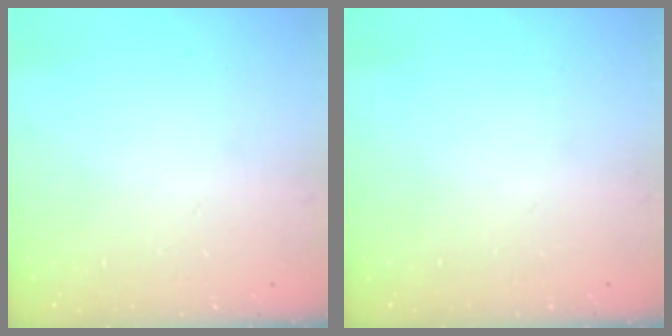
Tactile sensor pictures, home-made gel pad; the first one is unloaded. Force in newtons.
{"total": 0.0}